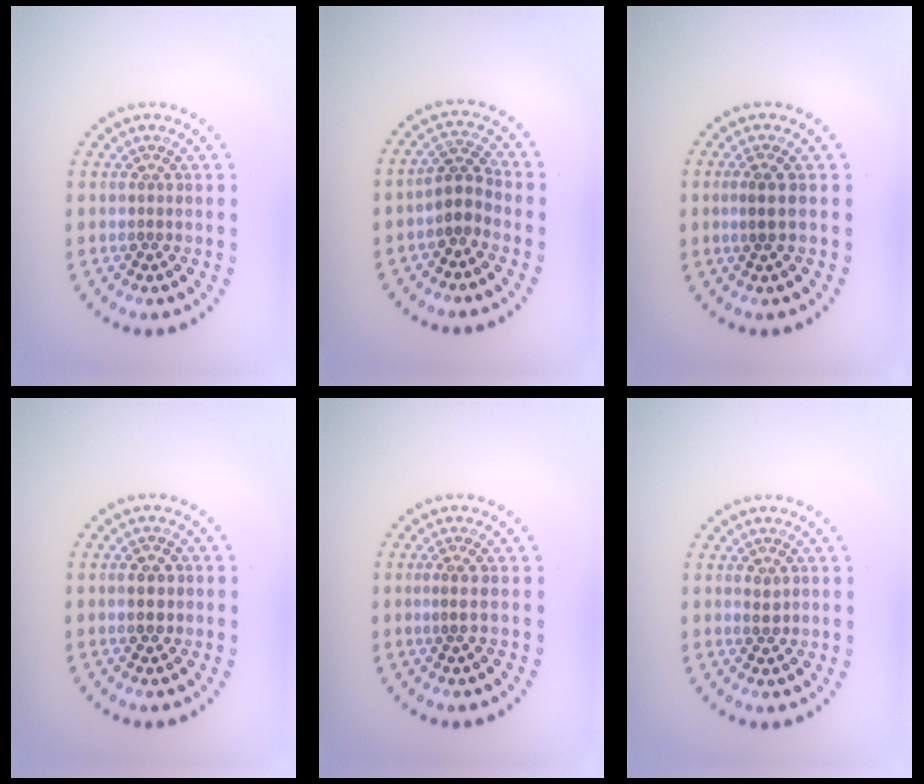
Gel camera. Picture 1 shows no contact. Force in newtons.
{"total": 2.3, "press": 1.8, "slide": 1.3}
{"total": 1.3, "press": 1.0, "slide": 0.8}
{"total": 2.1, "press": 2.1, "slide": 0.1}
{"total": 0.7, "press": 0.5, "slide": 0.5}
{"total": 0.8, "press": 0.8, "slide": 0.1}